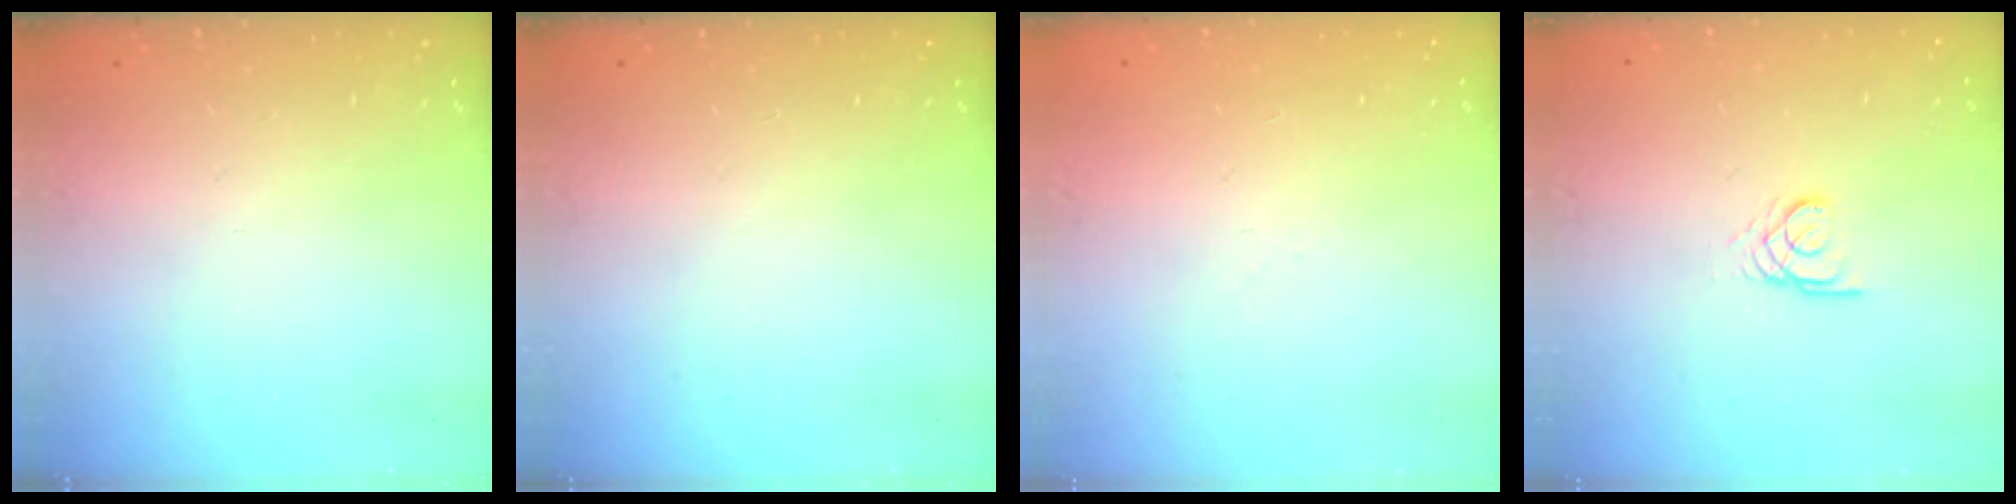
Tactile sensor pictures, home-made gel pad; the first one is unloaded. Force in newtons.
{"total": 0.0}
{"total": 2.0, "press": 1.9, "slide": 0.5}
{"total": 2.3, "press": 2.3, "slide": 0.2}